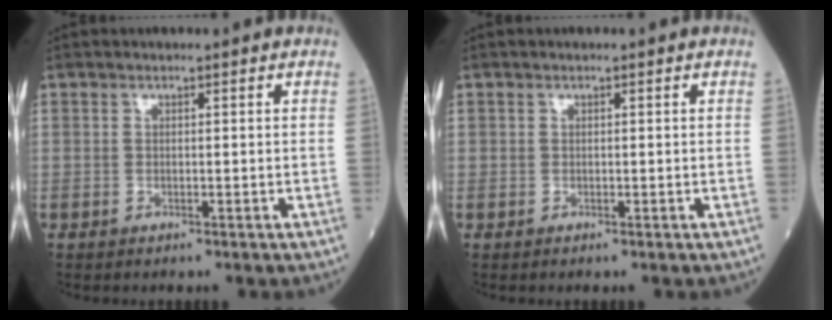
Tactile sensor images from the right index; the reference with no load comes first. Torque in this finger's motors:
{"motor_torque": [0.03, 0.01, 0.05, -0.01]}